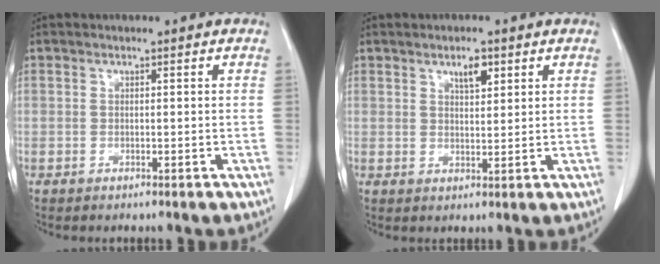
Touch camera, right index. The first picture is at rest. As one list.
[{"total": 3.1, "force": [1.8, 1.1, 2.3], "torque": [-0.039, -0.002, 0.032]}]